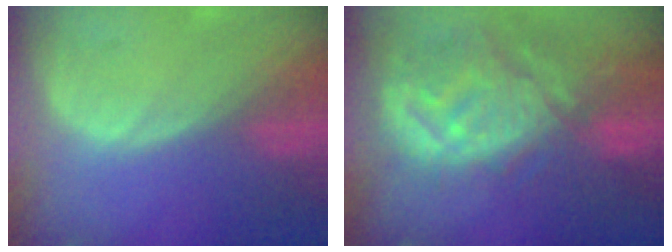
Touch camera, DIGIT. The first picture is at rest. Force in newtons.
{"total": 12.6, "press": 11.2, "slide": 5.8}